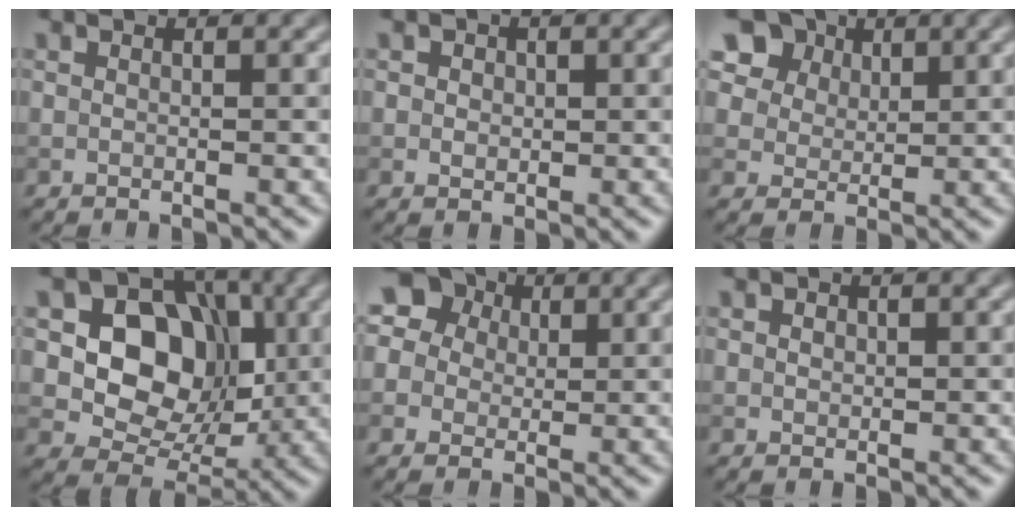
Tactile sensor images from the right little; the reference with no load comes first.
{"total": 1.6, "force": [0.6, 1.3, 0.7], "torque": [-0.009, 0.001, 0.006]}
{"total": 9.9, "force": [5.8, 7.0, 4.0], "torque": [-0.106, 0.016, 0.097]}
{"total": 9.0, "force": [0.9, 7.2, 5.3], "torque": [-0.084, -0.005, 0.009]}
{"total": 11.1, "force": [4.4, 9.2, 4.4], "torque": [-0.113, 0.043, 0.049]}
{"total": 0.7, "force": [0.3, 0.6, 0.2], "torque": [-0.002, -0.003, 0.003]}